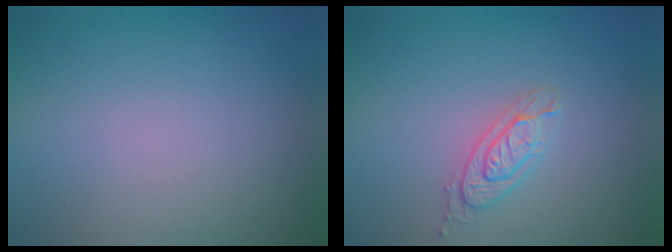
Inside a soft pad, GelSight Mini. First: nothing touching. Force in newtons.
{"total": 2.1, "press": 2.1, "slide": 0.3}